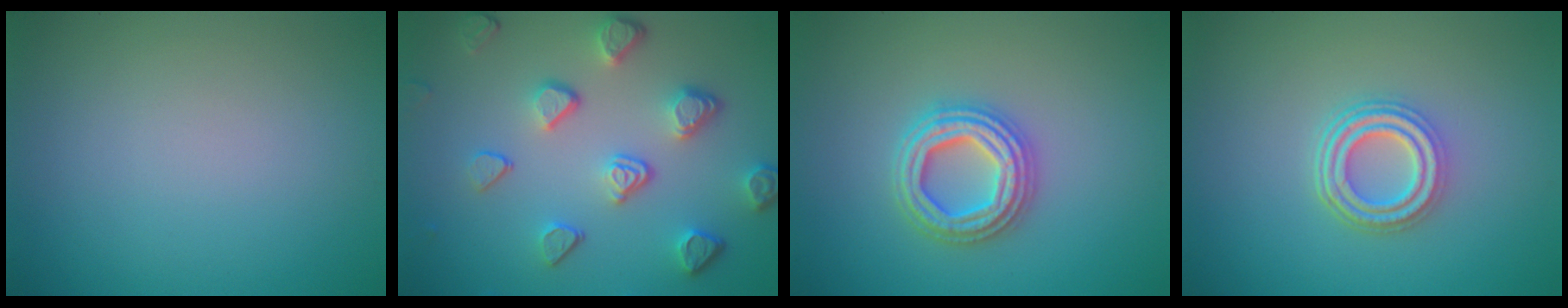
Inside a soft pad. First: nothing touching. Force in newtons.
{"total": 5.1, "press": 3.9, "slide": 3.2}
{"total": 4.7, "press": 4.6, "slide": 0.7}
{"total": 4.2, "press": 3.2, "slide": 2.8}